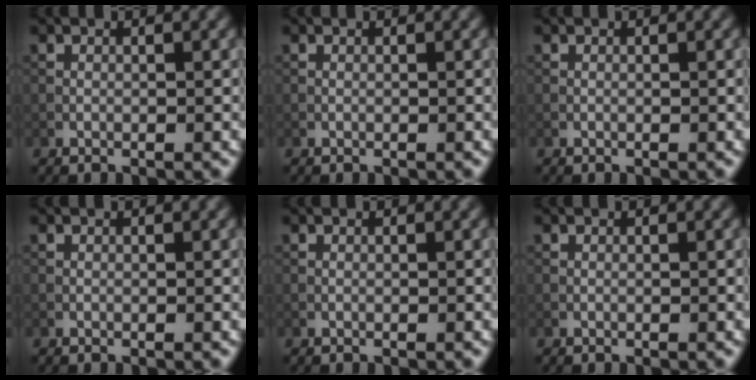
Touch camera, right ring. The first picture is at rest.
{"total": 0.0}
{"total": 0.0}
{"total": 0.0}
{"total": 0.0}
{"total": 0.0}